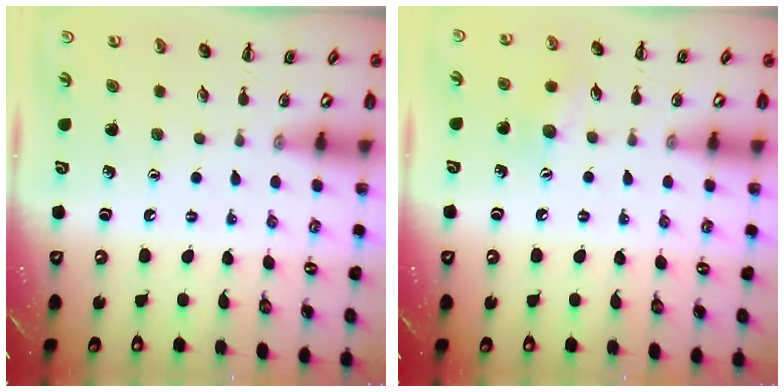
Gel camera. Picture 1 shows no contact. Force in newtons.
{"total": 6.8, "press": 6.6, "slide": 1.6}